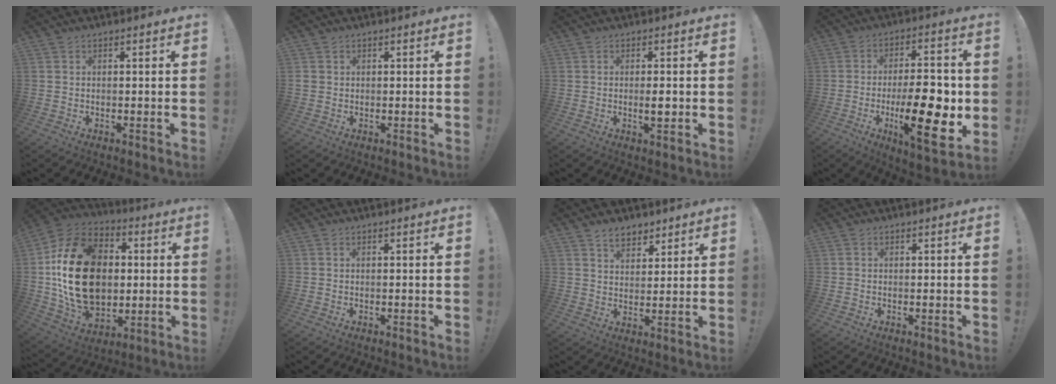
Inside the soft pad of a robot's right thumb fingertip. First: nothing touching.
{"total": 1.2, "force": [0.5, 1.1, 0.4], "torque": [-0.008, 0.002, 0.010]}
{"total": 3.3, "force": [-0.4, 0.9, 3.1], "torque": [-0.036, -0.005, -0.011]}
{"total": 20.4, "force": [-3.7, 7.2, 18.7], "torque": [-0.285, 0.003, -0.052]}
{"total": 27.1, "force": [1.7, 19.6, 18.5], "torque": [-0.344, 0.006, 0.049]}
{"total": 0.0}
{"total": 6.2, "force": [4.7, 3.6, 1.8], "torque": [-0.024, -0.029, 0.086]}
{"total": 0.0}